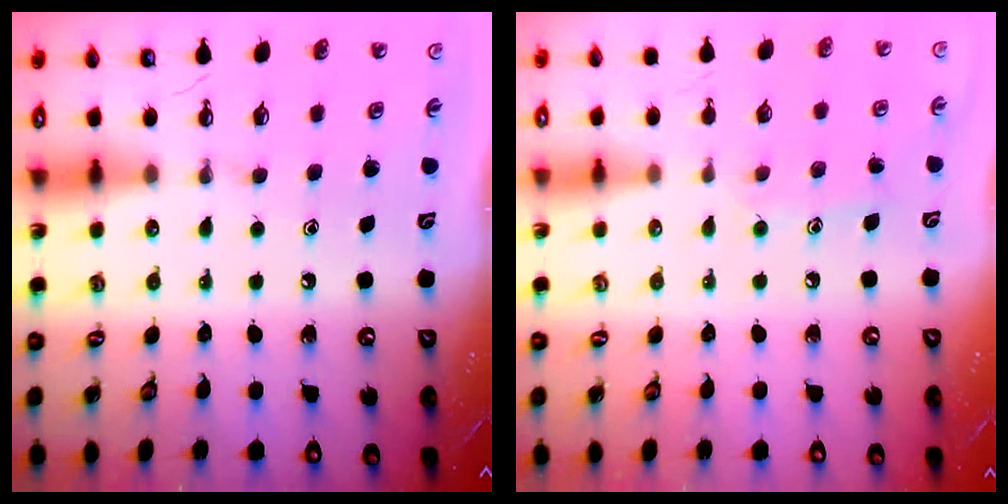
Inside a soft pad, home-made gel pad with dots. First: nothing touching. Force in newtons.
{"total": 5.9, "press": 5.9, "slide": 0.5}